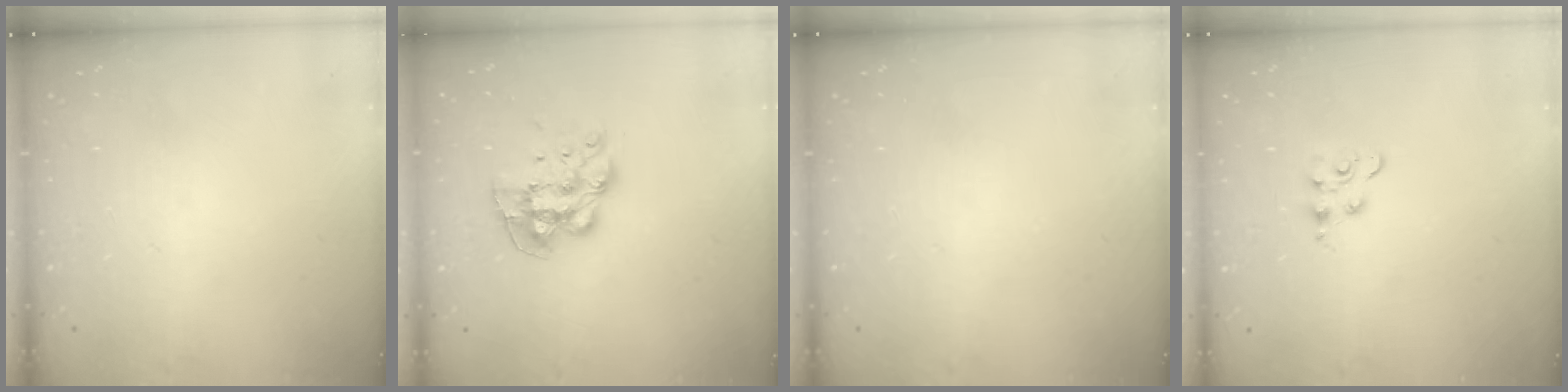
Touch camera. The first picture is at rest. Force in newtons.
{"total": 11.1, "press": 11.0, "slide": 1.0}
{"total": 0.0}
{"total": 3.0, "press": 3.0, "slide": 0.4}